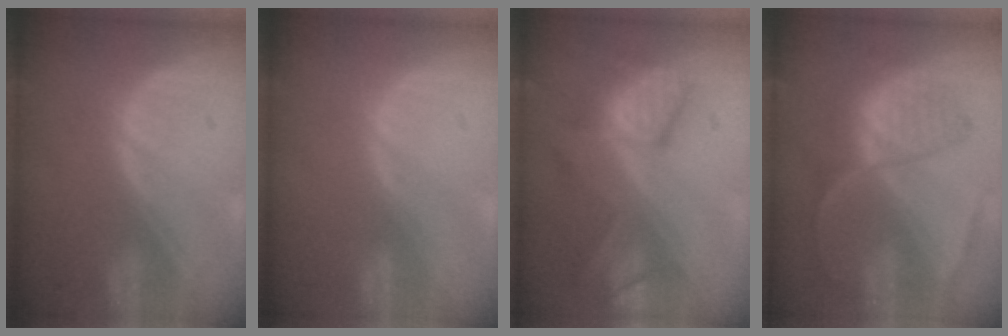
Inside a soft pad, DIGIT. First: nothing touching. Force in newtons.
{"total": 0.0}
{"total": 10.0, "press": 8.6, "slide": 5.1}
{"total": 8.8, "press": 7.5, "slide": 4.7}